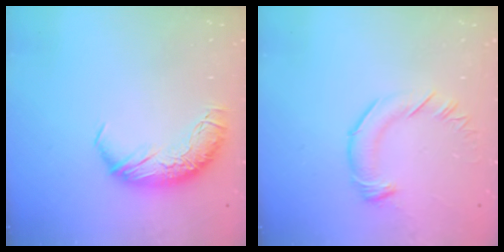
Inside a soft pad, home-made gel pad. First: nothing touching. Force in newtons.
{"total": 2.1, "press": 2.1, "slide": 0.3}